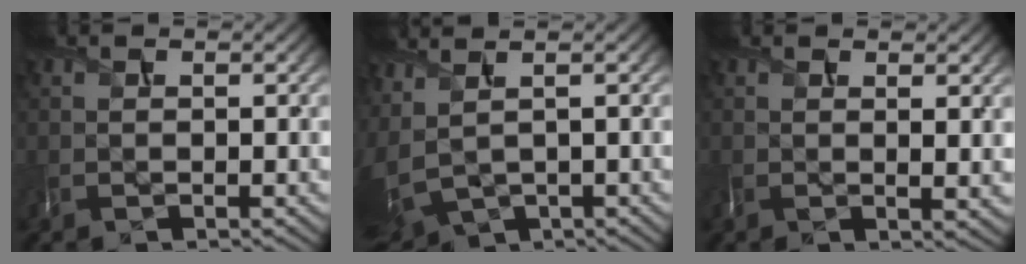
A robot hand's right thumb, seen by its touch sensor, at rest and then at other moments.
{"total": 6.4, "force": [2.0, 3.6, 4.8], "torque": [-0.147, 0.003, 0.066]}
{"total": 2.8, "force": [0.7, 0.7, 2.6], "torque": [-0.044, -0.002, 0.014]}